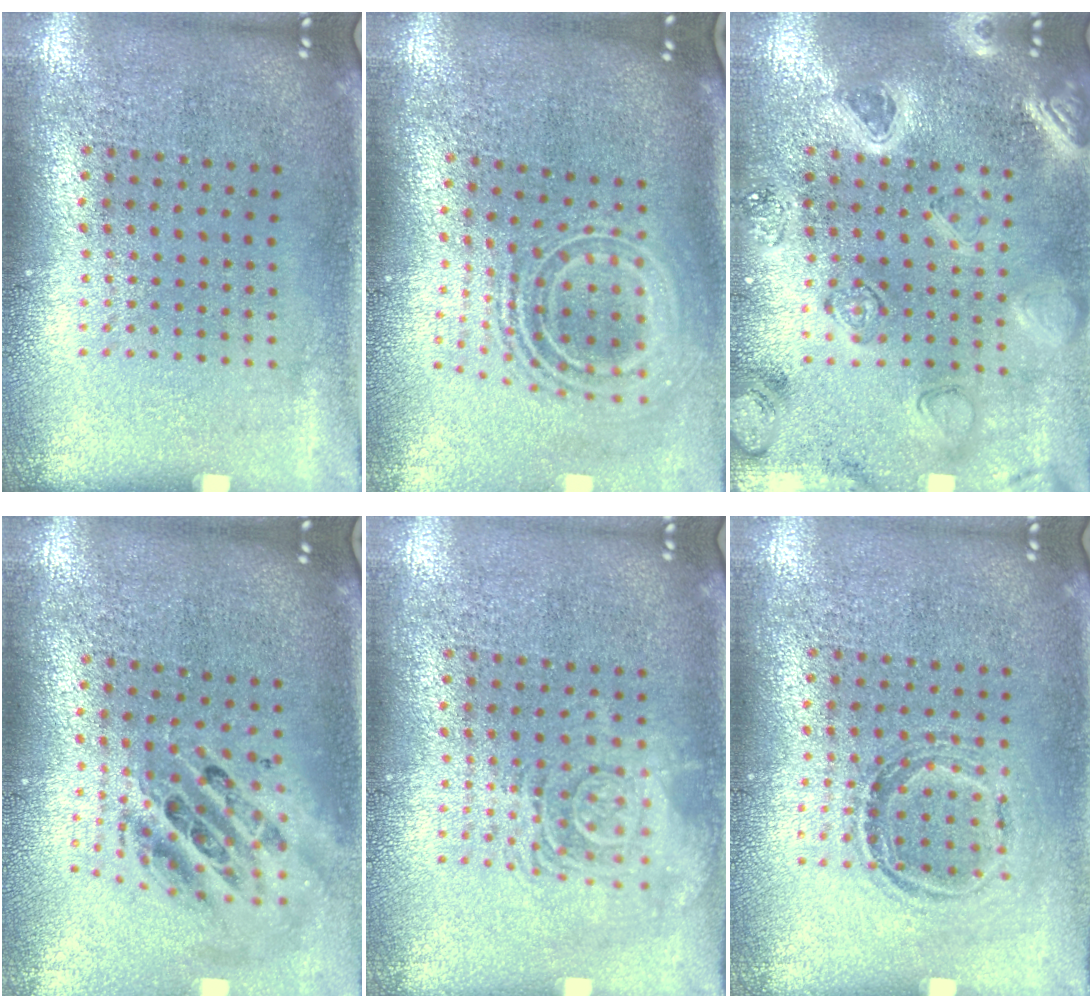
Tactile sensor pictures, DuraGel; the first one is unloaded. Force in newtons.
{"total": 2.3, "press": 1.7, "slide": 1.6}
{"total": 2.3, "press": 2.3, "slide": 0.3}
{"total": 2.2, "press": 1.7, "slide": 1.4}
{"total": 2.8, "press": 2.8, "slide": 0.4}
{"total": 1.1, "press": 0.9, "slide": 0.7}